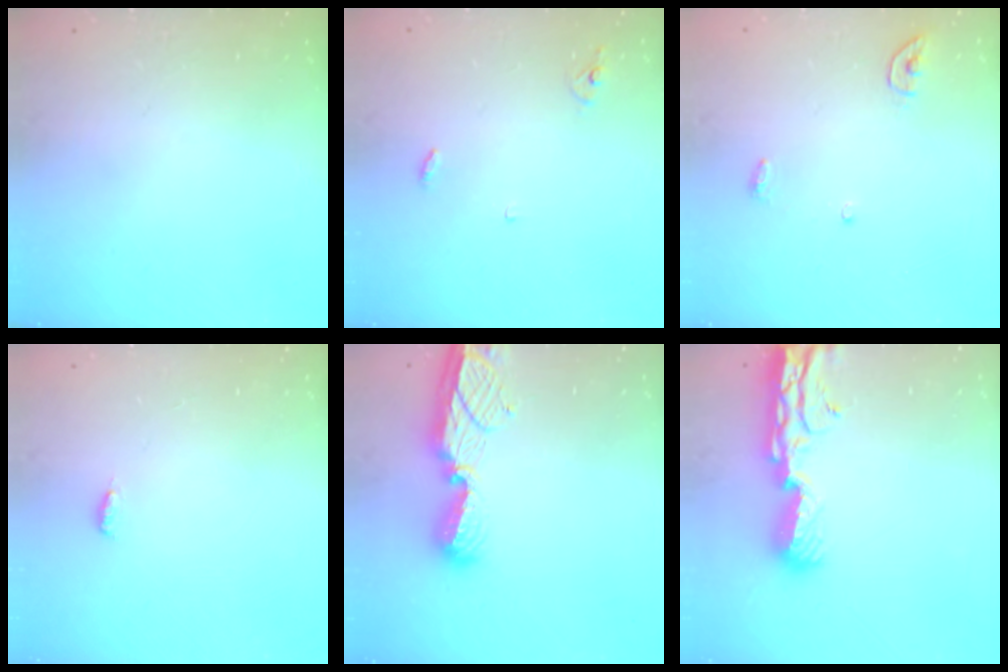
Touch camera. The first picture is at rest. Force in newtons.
{"total": 2.9, "press": 2.9, "slide": 0.2}
{"total": 3.8, "press": 3.7, "slide": 0.3}
{"total": 3.7, "press": 3.3, "slide": 1.7}
{"total": 13.5, "press": 13.5, "slide": 0.9}
{"total": 11.5, "press": 11.4, "slide": 1.6}